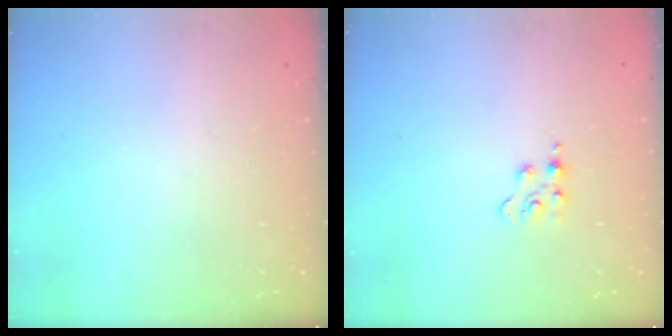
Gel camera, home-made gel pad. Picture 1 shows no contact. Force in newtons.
{"total": 2.9, "press": 2.9, "slide": 0.4}